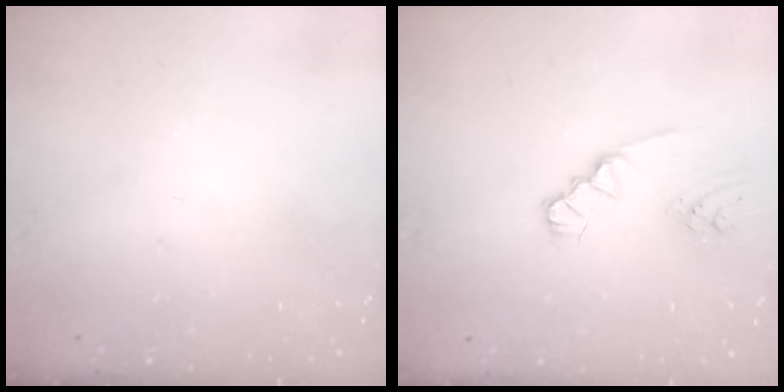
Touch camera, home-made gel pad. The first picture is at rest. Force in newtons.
{"total": 2.1, "press": 2.1, "slide": 0.3}